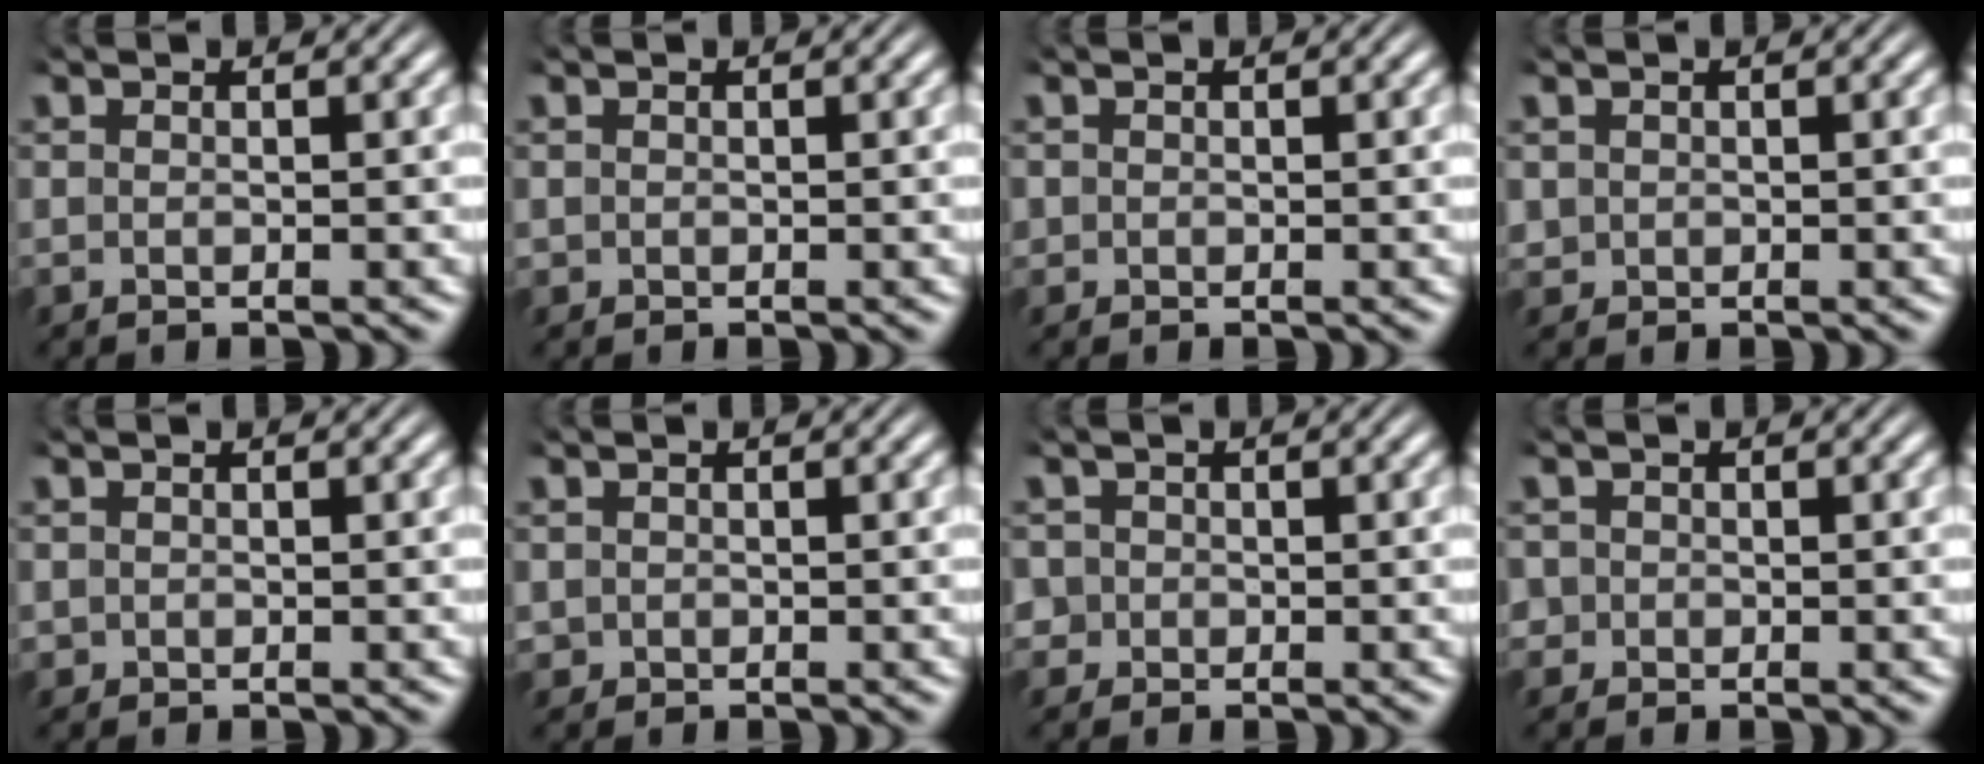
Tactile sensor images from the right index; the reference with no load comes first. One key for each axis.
{"total": 0.8, "fx": 0.0, "fy": 0.7, "fz": 0.4, "tx": -0.007, "ty": -0.007, "tz": 0.002}
{"total": 1.1, "fx": 0.0, "fy": 1.0, "fz": 0.5, "tx": -0.007, "ty": -0.007, "tz": 0.001}
{"total": 1.8, "fx": 0.1, "fy": 1.7, "fz": 0.8, "tx": -0.020, "ty": -0.009, "tz": 0.006}
{"total": 1.3, "fx": -0.1, "fy": 1.1, "fz": 0.5, "tx": -0.013, "ty": -0.010, "tz": 0.003}
{"total": 2.2, "fx": -0.3, "fy": 2.1, "fz": 0.8, "tx": -0.023, "ty": -0.016, "tz": 0.000}
{"total": 3.2, "fx": -0.8, "fy": 3.0, "fz": 0.9, "tx": -0.019, "ty": -0.018, "tz": -0.012}
{"total": 2.4, "fx": -0.7, "fy": 2.2, "fz": 0.6, "tx": -0.012, "ty": -0.016, "tz": -0.009}